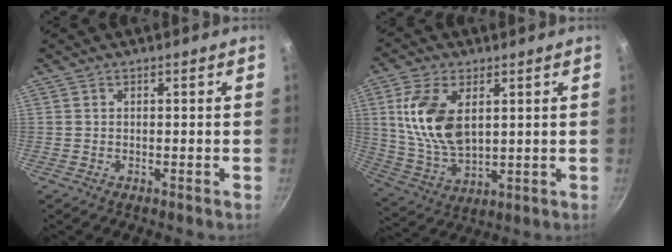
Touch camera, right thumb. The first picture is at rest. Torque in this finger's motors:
{"motor_torque": [-1.03, 1.54, 1.46, 0.63, 0.17]}